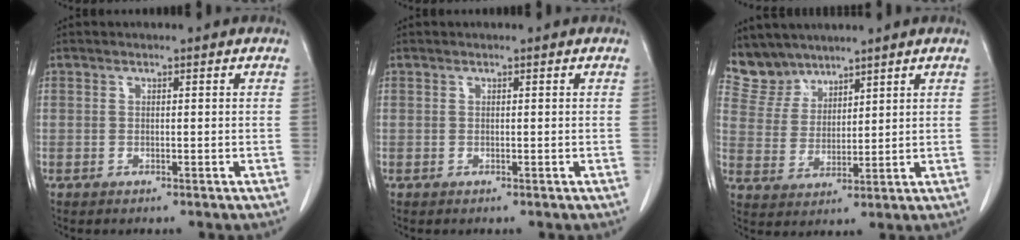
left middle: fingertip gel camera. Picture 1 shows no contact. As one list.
[{"total": 0.0}, {"total": 5.7, "force": [5.3, 2.2, -0.1], "torque": [-0.003, 0.006, 0.119]}]